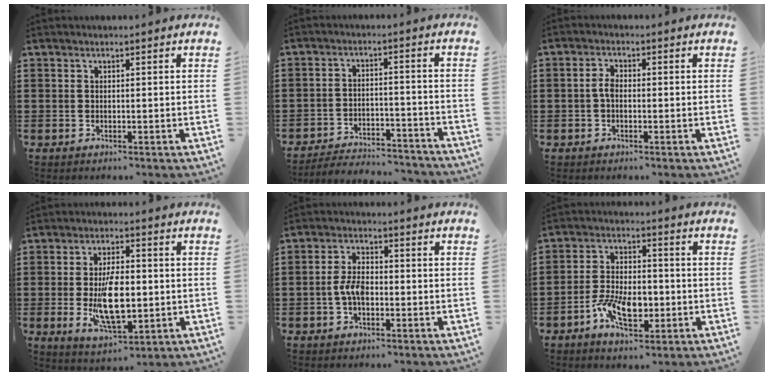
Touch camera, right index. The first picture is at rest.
{"total": 4.6, "force": [-4.4, 0.7, 0.9], "torque": [-0.026, 0.003, -0.094]}
{"total": 2.4, "force": [-0.4, 1.3, 2.0], "torque": [-0.047, 0.002, -0.011]}
{"total": 10.0, "force": [-1.2, 4.3, 9.0], "torque": [-0.180, -0.012, -0.022]}
{"total": 4.5, "force": [-1.2, 2.3, 3.7], "torque": [-0.096, -0.007, -0.028]}
{"total": 8.9, "force": [-3.0, 4.4, 7.1], "torque": [-0.150, -0.001, -0.055]}